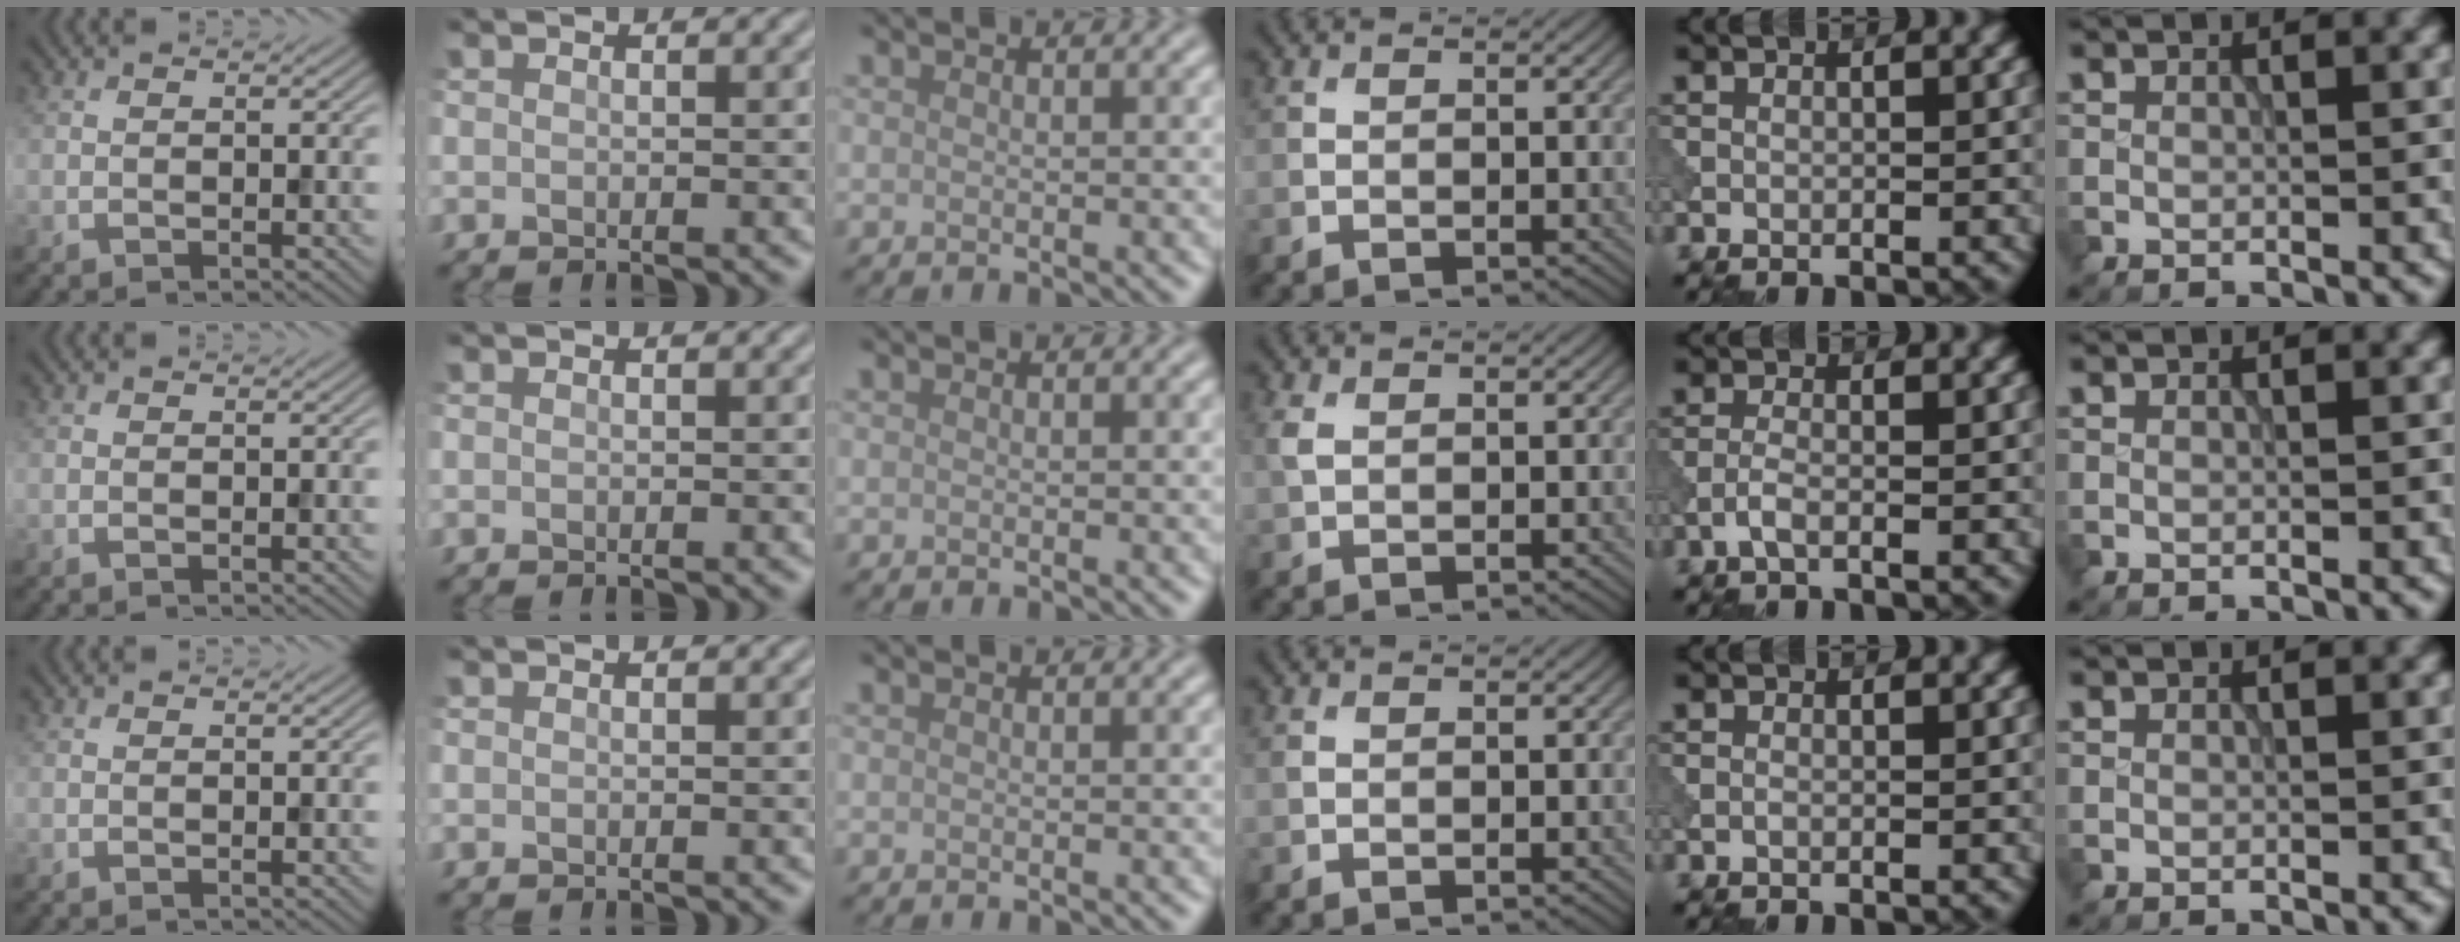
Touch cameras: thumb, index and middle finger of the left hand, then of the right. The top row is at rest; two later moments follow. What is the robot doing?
{"motion": "dispense", "object": "pipette"}